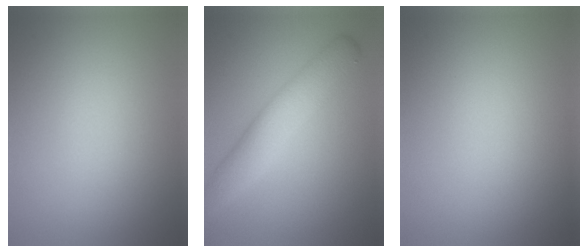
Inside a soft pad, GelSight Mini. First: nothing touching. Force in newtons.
{"total": 5.0, "press": 5.0, "slide": 0.1}
{"total": 0.0}